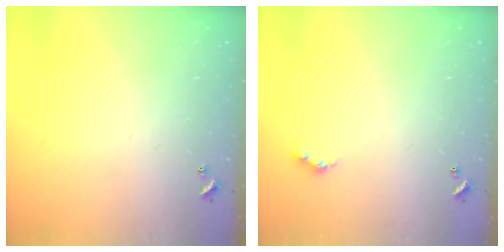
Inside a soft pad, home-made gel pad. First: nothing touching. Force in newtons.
{"total": 3.4, "press": 3.3, "slide": 0.6}